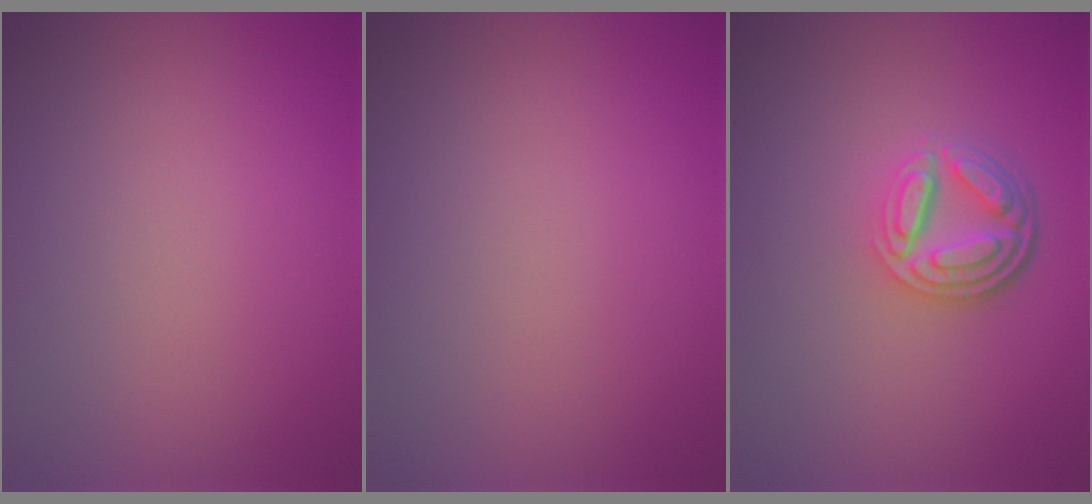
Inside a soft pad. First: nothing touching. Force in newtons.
{"total": 0.0}
{"total": 4.6, "press": 3.6, "slide": 3.0}